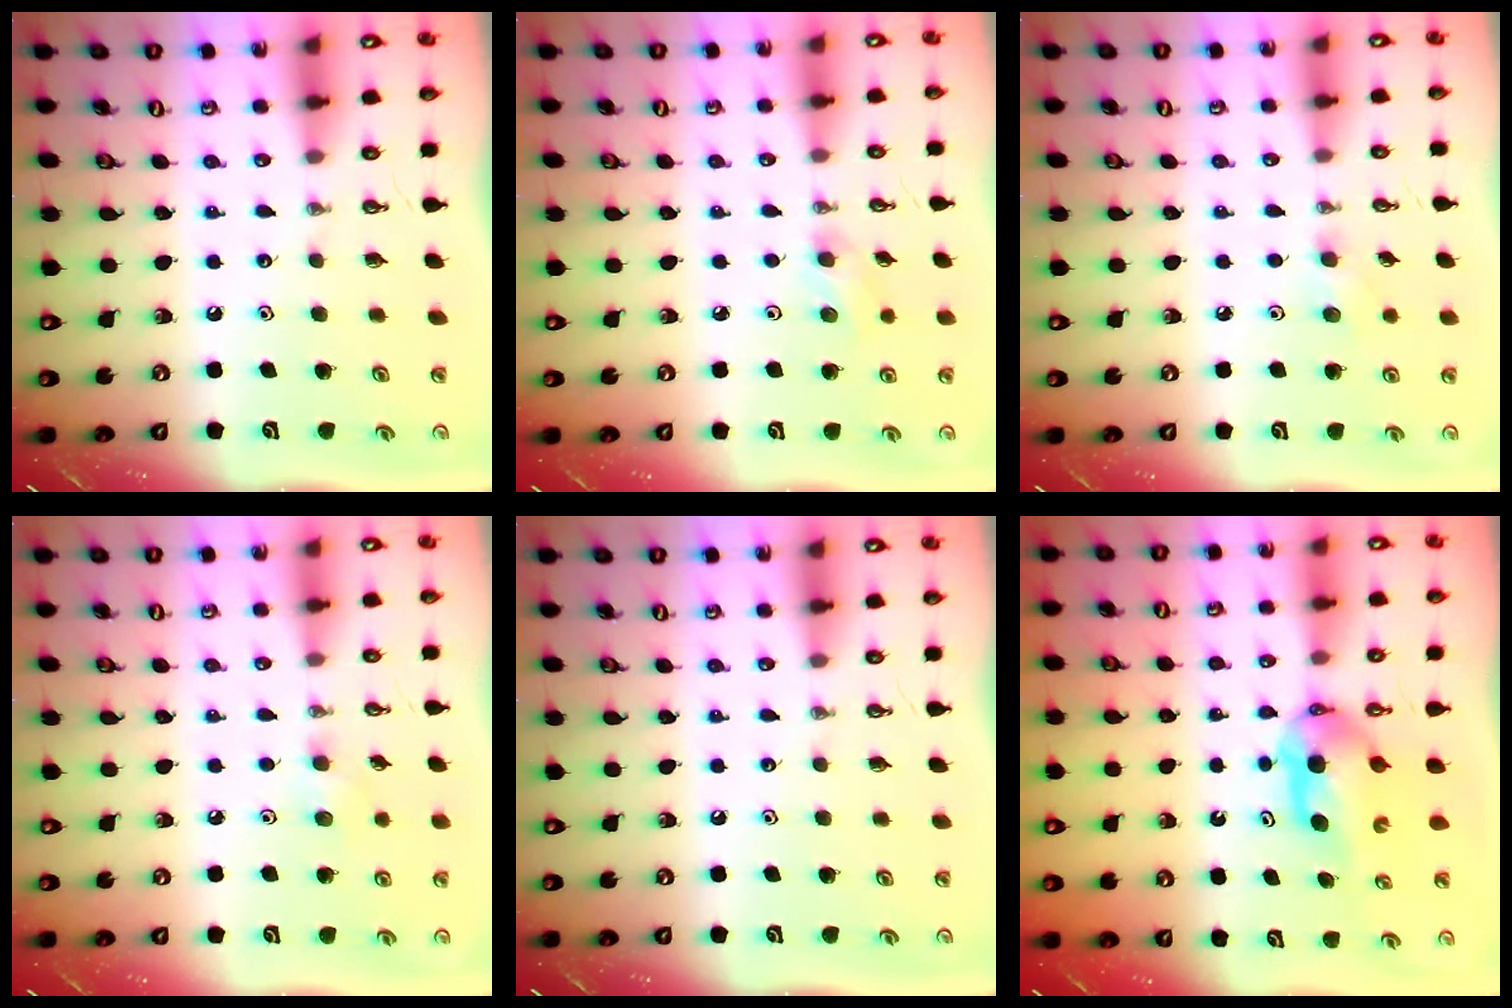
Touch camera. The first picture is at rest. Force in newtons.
{"total": 6.8, "press": 5.6, "slide": 3.8}
{"total": 7.6, "press": 5.5, "slide": 5.2}
{"total": 5.6, "press": 5.4, "slide": 1.5}
{"total": 0.0}
{"total": 6.7, "press": 6.6, "slide": 1.5}